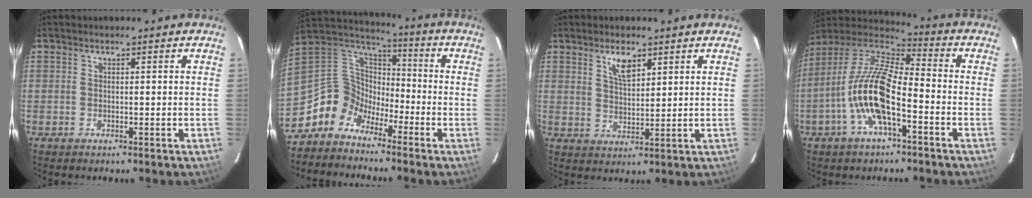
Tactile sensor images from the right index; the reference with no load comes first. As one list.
[{"total": 9.5, "force": [-6.8, 6.5, 1.3], "torque": [-0.045, 0.047, -0.152]}, {"total": 5.0, "force": [3.0, 2.0, 3.4], "torque": [-0.061, 0.001, 0.056]}, {"total": 15.3, "force": [-5.2, 5.3, 13.4], "torque": [-0.266, 0.000, -0.106]}]